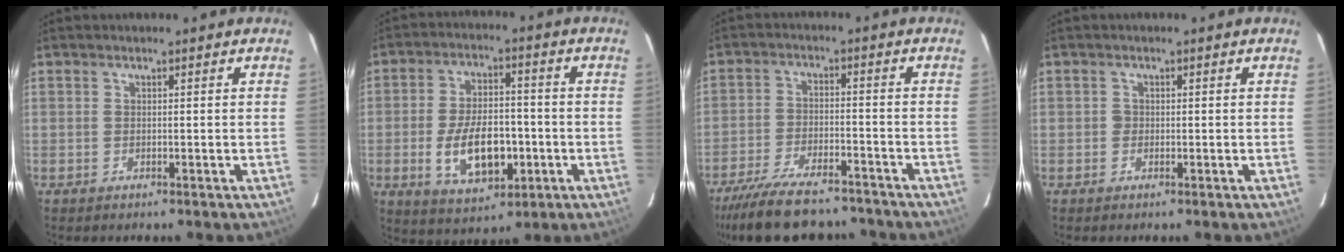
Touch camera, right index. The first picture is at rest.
{"total": 12.7, "force": [-3.2, 6.8, 10.2], "torque": [-0.201, 0.000, -0.039]}
{"total": 17.8, "force": [-15.0, 5.6, 7.8], "torque": [-0.171, -0.015, -0.231]}
{"total": 1.0, "force": [-0.2, 0.9, 0.0], "torque": [0.002, 0.001, -0.004]}